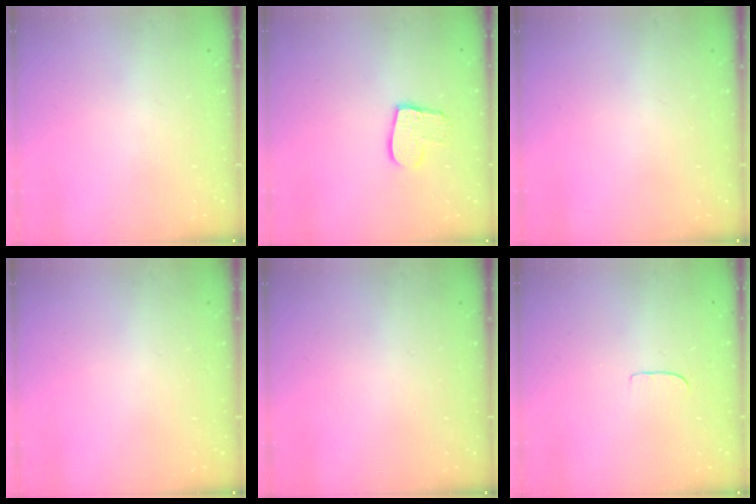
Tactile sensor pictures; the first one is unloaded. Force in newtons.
{"total": 9.5, "press": 9.5, "slide": 0.7}
{"total": 0.0}
{"total": 0.0}
{"total": 0.0}
{"total": 4.1, "press": 4.1, "slide": 0.3}